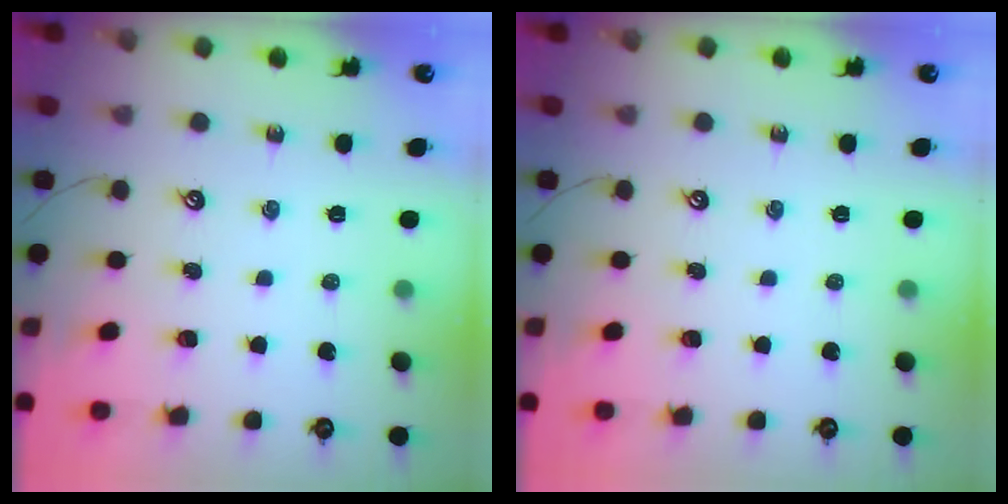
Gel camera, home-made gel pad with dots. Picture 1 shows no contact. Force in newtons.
{"total": 0.0}